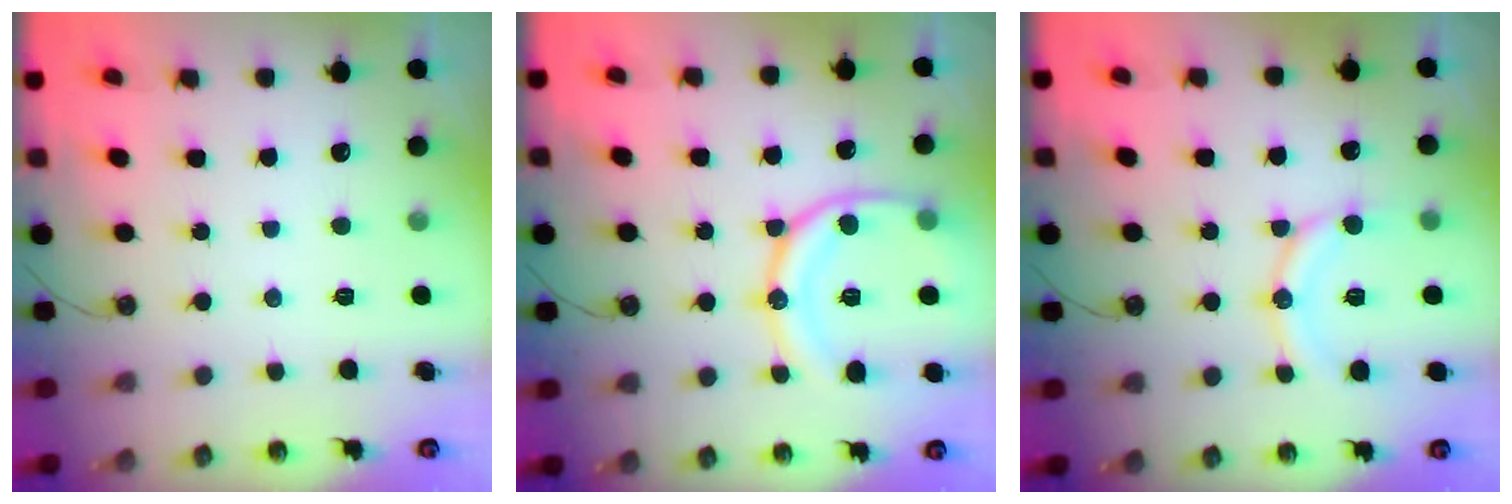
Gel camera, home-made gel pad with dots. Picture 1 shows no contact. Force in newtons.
{"total": 16.4, "press": 16.3, "slide": 1.9}
{"total": 12.0, "press": 11.7, "slide": 2.6}